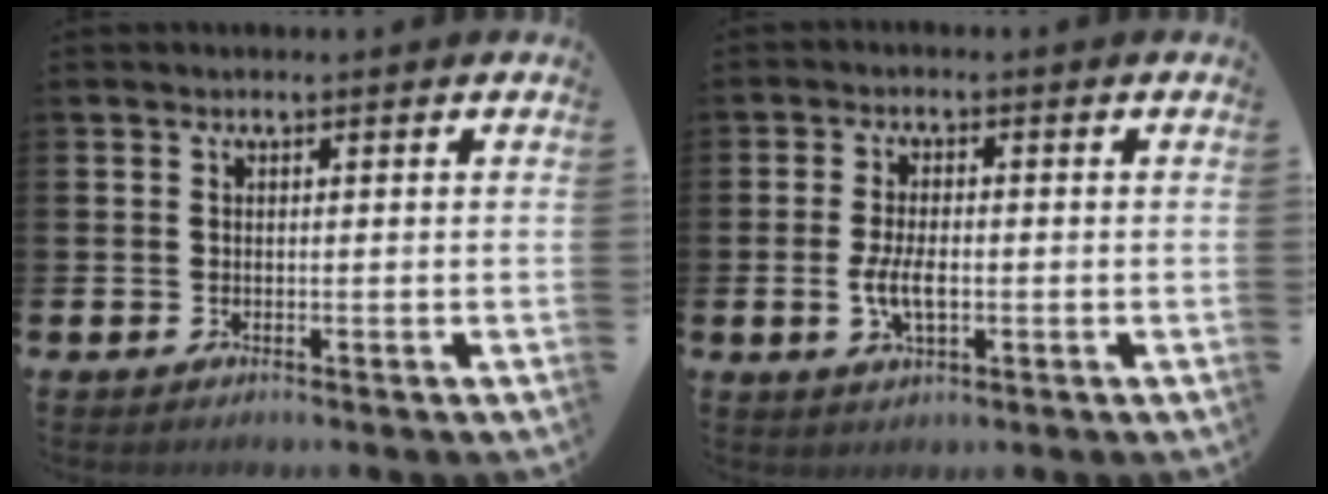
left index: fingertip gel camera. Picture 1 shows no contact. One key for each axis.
{"total": 4.5, "fx": -0.6, "fy": 2.1, "fz": 3.9, "tx": -0.077, "ty": 0.003, "tz": -0.012}